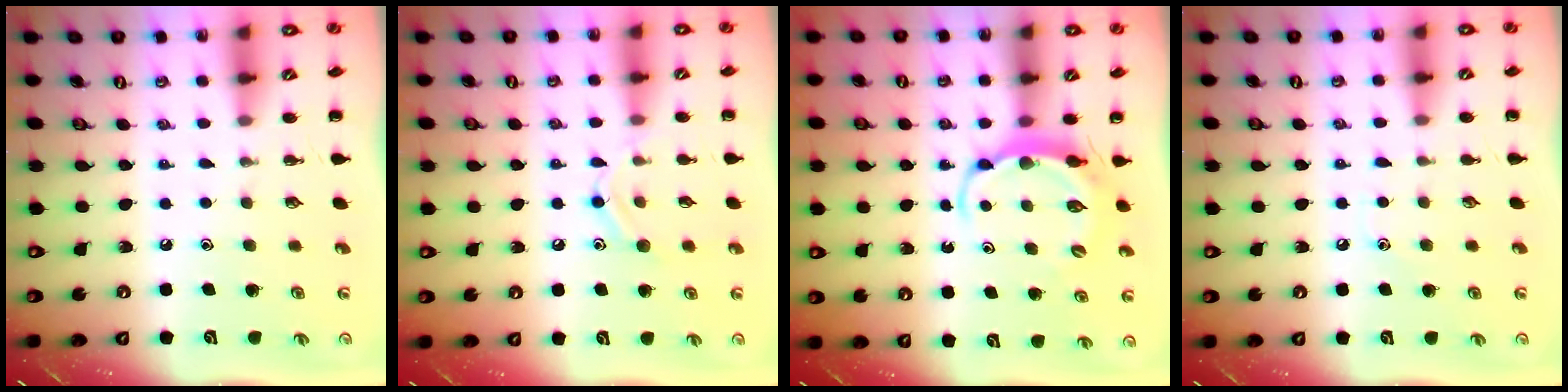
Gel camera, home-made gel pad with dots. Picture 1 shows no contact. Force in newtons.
{"total": 9.2, "press": 9.2, "slide": 1.2}
{"total": 5.5, "press": 5.5, "slide": 0.7}
{"total": 5.7, "press": 5.3, "slide": 2.0}